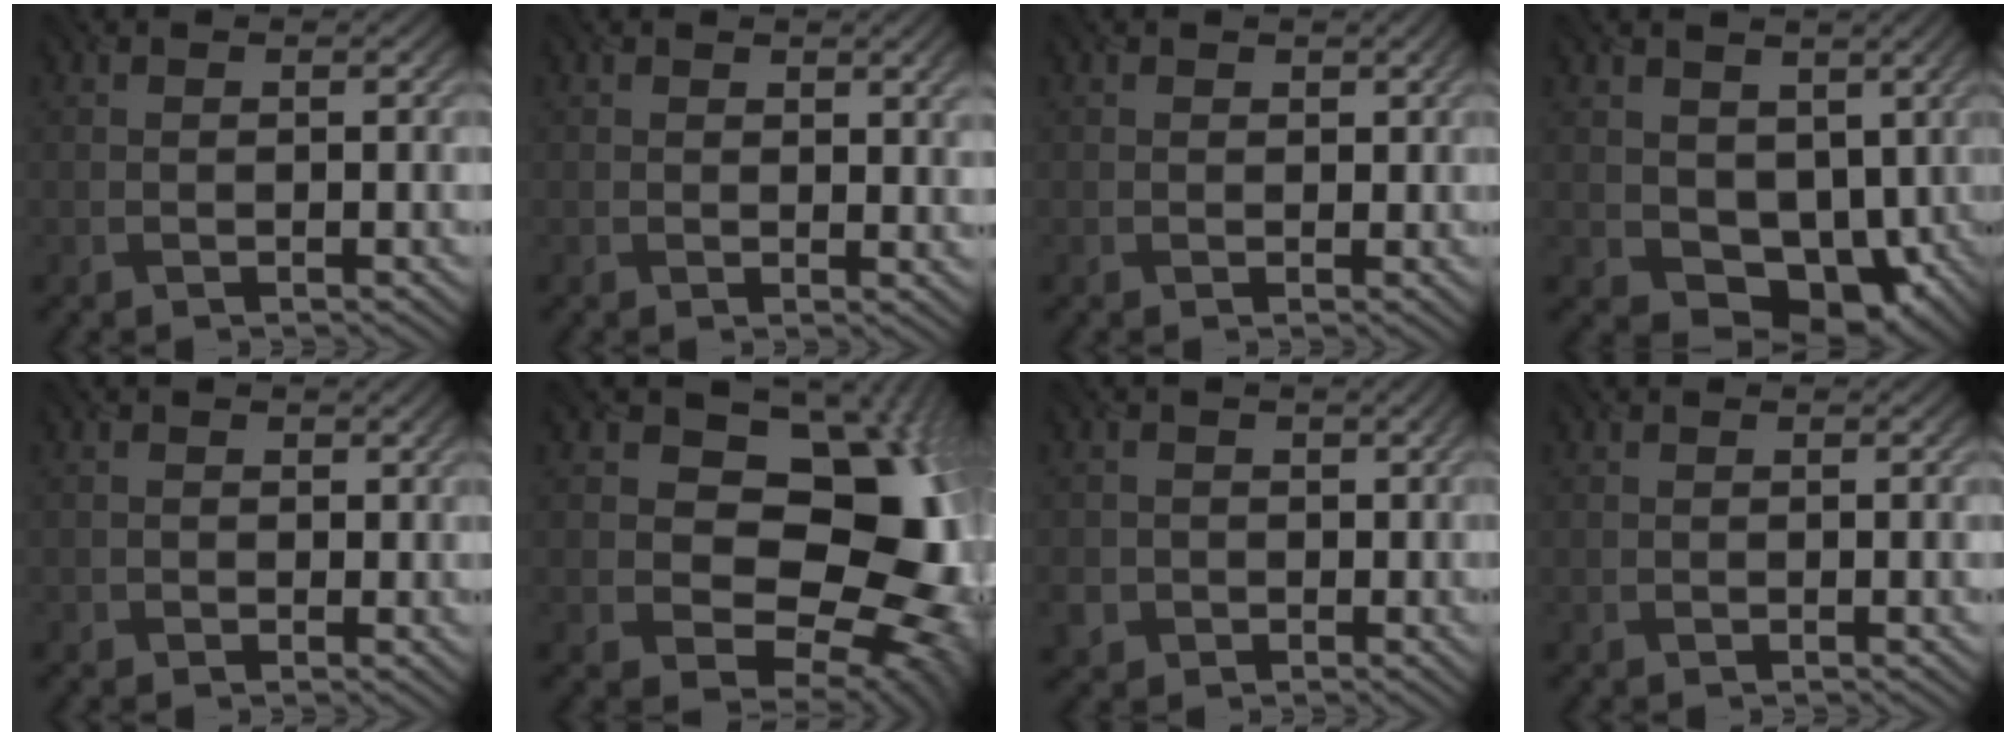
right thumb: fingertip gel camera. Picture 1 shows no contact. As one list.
[{"total": 2.2, "force": [1.3, 0.9, 1.6], "torque": [-0.023, -0.004, 0.023]}, {"total": 0.7, "force": [0.2, 0.3, -0.6], "torque": [0.010, -0.003, 0.006]}, {"total": 7.1, "force": [0.2, 6.0, 3.8], "torque": [-0.077, -0.028, 0.010]}, {"total": 1.1, "force": [-0.3, 0.4, -1.0], "torque": [0.014, -0.007, -0.004]}, {"total": 19.6, "force": [0.3, 15.4, 12.1], "torque": [-0.151, -0.012, 0.026]}, {"total": 3.0, "force": [-1.3, 2.7, 0.0], "torque": [-0.013, -0.013, -0.024]}, {"total": 0.0}]